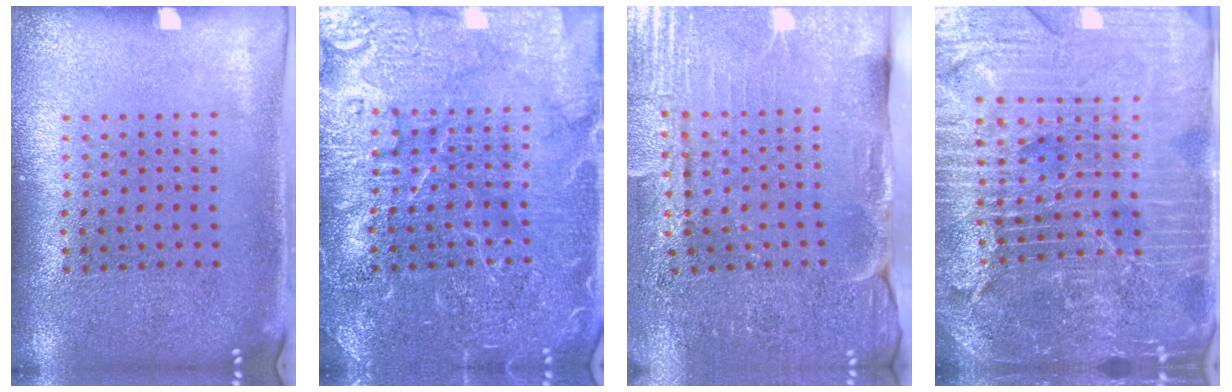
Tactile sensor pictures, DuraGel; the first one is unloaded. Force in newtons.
{"total": 7.1, "press": 7.0, "slide": 1.0}
{"total": 3.6, "press": 3.5, "slide": 0.7}
{"total": 5.8, "press": 5.2, "slide": 2.6}